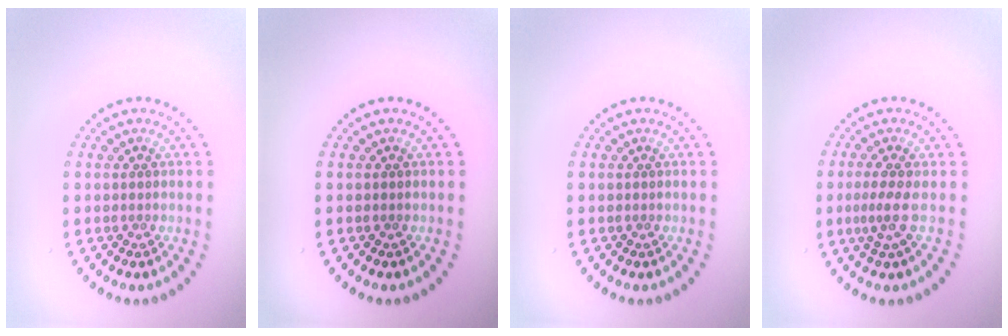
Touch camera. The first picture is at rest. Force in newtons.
{"total": 0.0}
{"total": 0.0}
{"total": 2.1, "press": 1.4, "slide": 1.6}